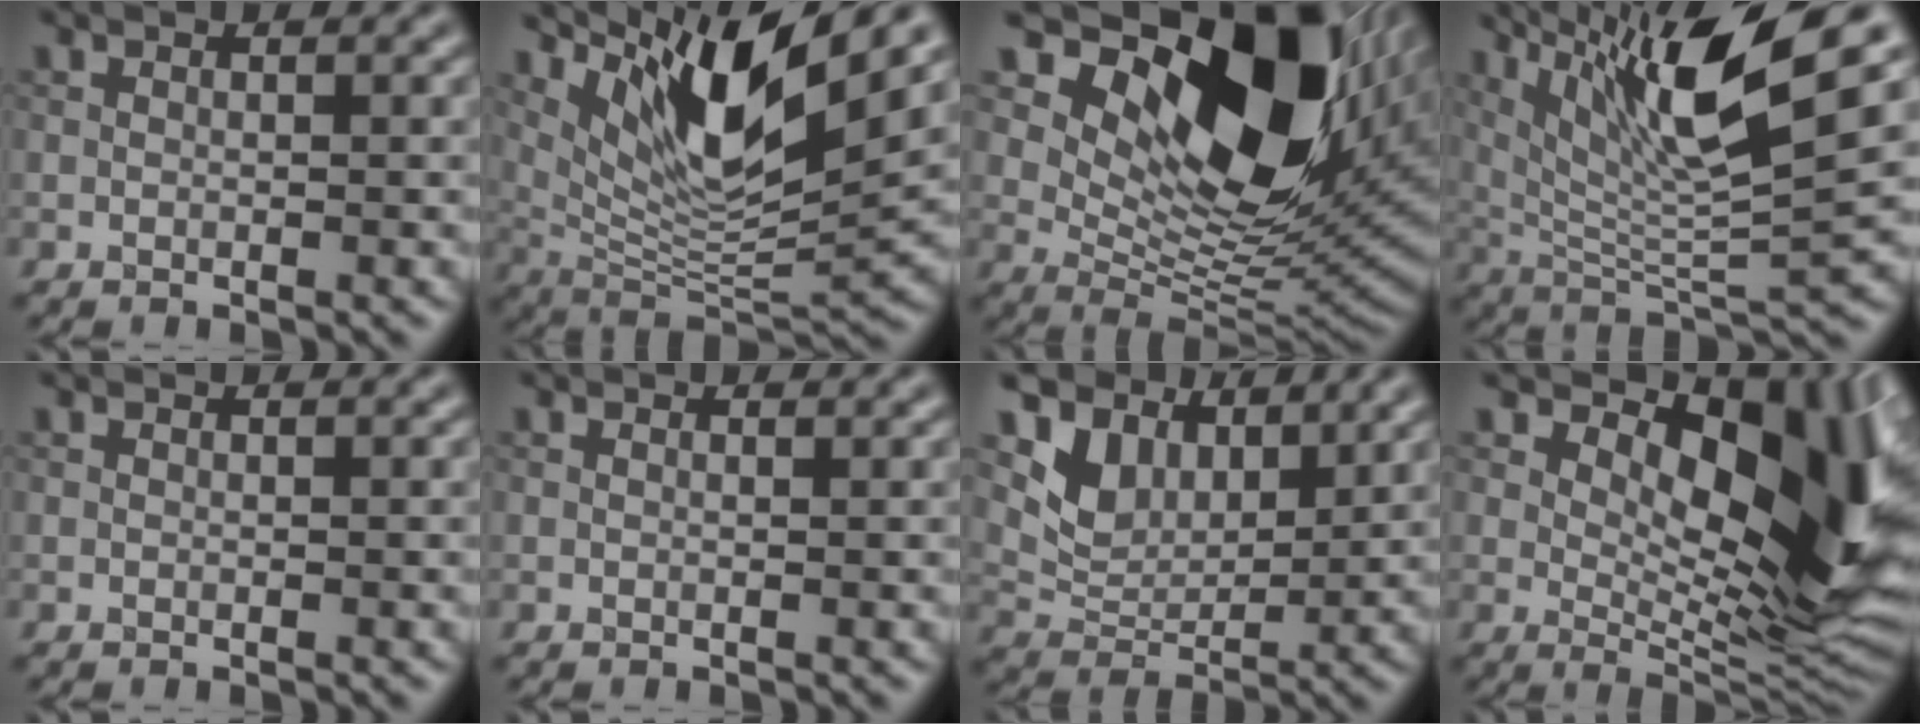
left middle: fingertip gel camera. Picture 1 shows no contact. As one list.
[{"total": 10.5, "force": [5.6, 2.5, 8.6], "torque": [-0.147, -0.013, 0.113]}, {"total": 15.9, "force": [7.0, 8.3, 11.5], "torque": [-0.178, 0.008, 0.129]}, {"total": 12.1, "force": [6.2, 2.3, 10.2], "torque": [-0.177, 0.004, 0.114]}, {"total": 0.0}, {"total": 0.6, "force": [0.4, 0.2, 0.4], "torque": [-0.010, -0.003, -0.003]}, {"total": 6.2, "force": [4.3, 3.6, 2.7], "torque": [-0.060, -0.002, 0.078]}, {"total": 13.9, "force": [4.7, 6.0, 11.7], "torque": [-0.152, -0.003, 0.079]}]